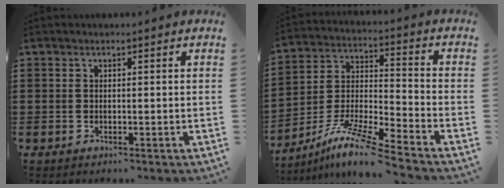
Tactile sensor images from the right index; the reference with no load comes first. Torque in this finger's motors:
{"motor_torque": [0.05, -0.21, 0.49, 0.09]}